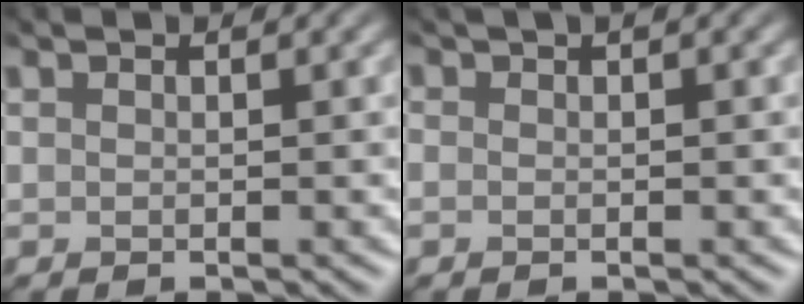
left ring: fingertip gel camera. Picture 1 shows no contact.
{"total": 0.0}